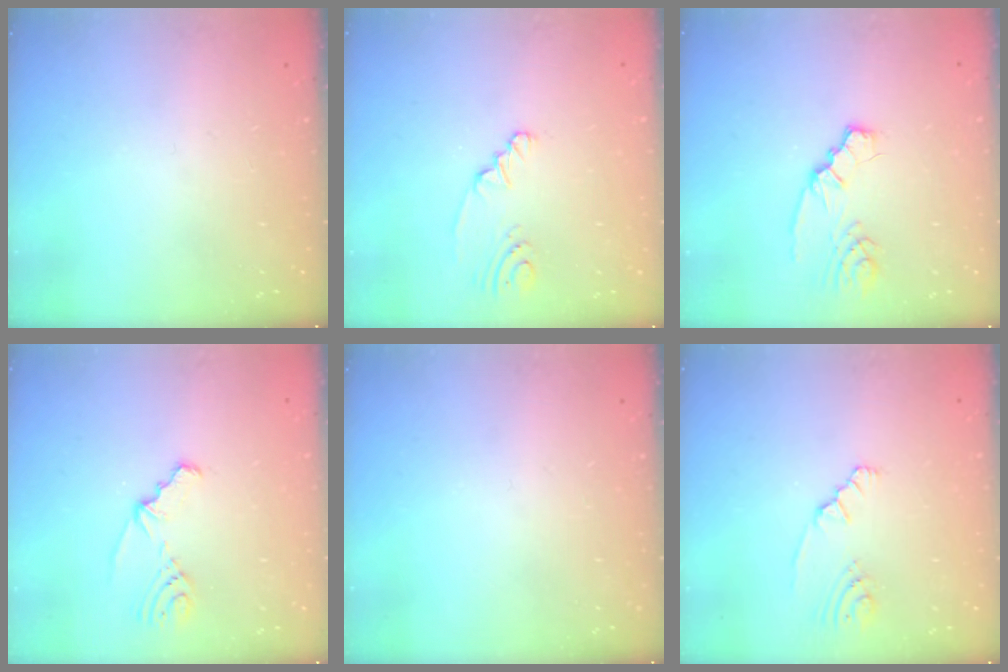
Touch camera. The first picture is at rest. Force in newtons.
{"total": 2.6, "press": 2.6, "slide": 0.6}
{"total": 2.8, "press": 2.7, "slide": 0.6}
{"total": 4.6, "press": 2.9, "slide": 3.6}
{"total": 0.0}
{"total": 2.5, "press": 2.2, "slide": 1.1}